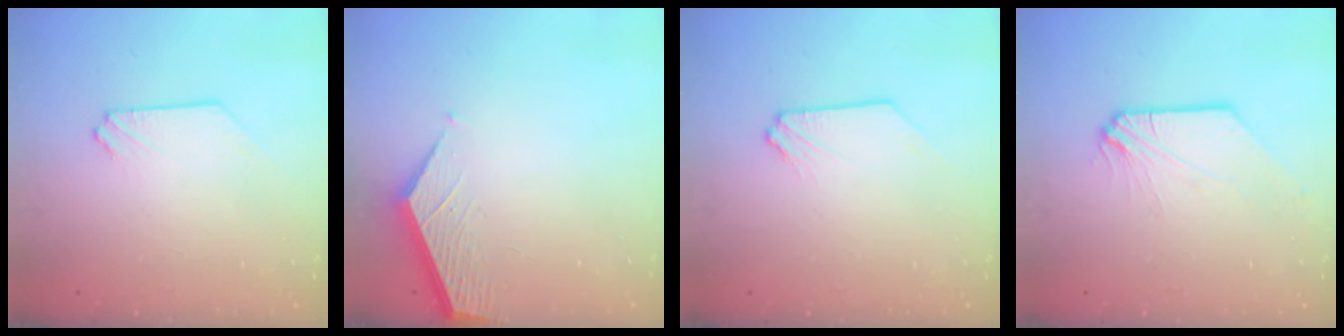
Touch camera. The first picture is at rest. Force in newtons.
{"total": 2.2, "press": 2.2, "slide": 0.2}
{"total": 0.0}
{"total": 0.0}